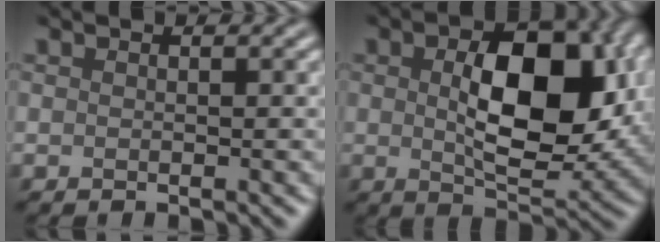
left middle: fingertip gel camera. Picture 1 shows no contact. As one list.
[{"total": 10.1, "force": [0.8, 5.4, 8.5], "torque": [-0.137, -0.002, 0.019]}]